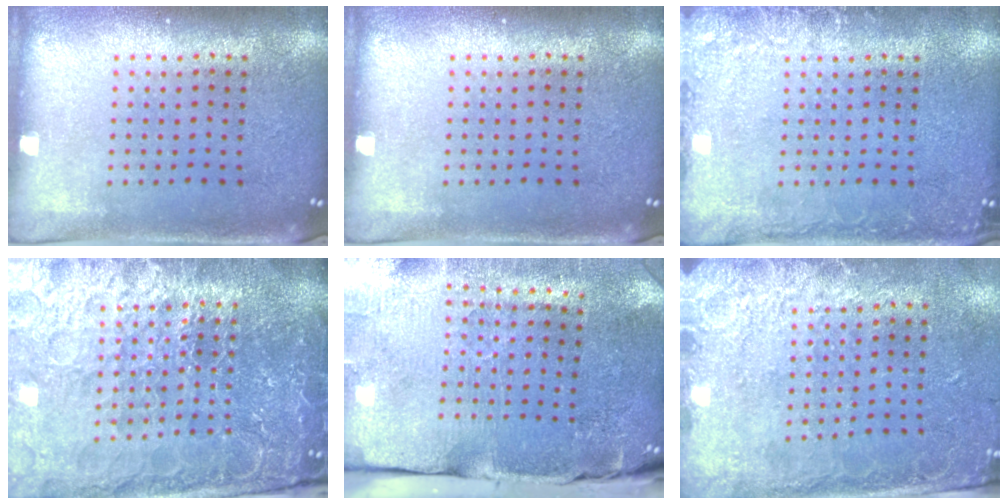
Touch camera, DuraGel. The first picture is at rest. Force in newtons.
{"total": 0.0}
{"total": 2.2, "press": 2.1, "slide": 0.2}
{"total": 5.6, "press": 5.1, "slide": 2.3}
{"total": 4.2, "press": 3.7, "slide": 2.1}
{"total": 2.6, "press": 1.9, "slide": 1.8}